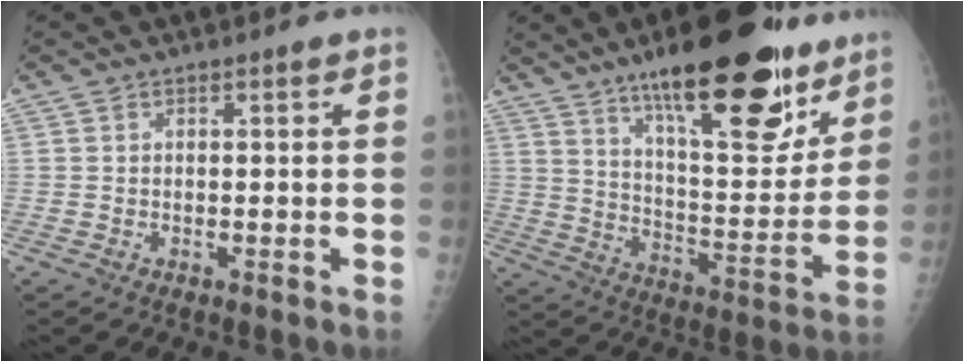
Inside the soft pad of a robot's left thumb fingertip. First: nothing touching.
{"total": 25.8, "force": [16.6, 8.3, 17.9], "torque": [-0.226, -0.070, 0.259]}